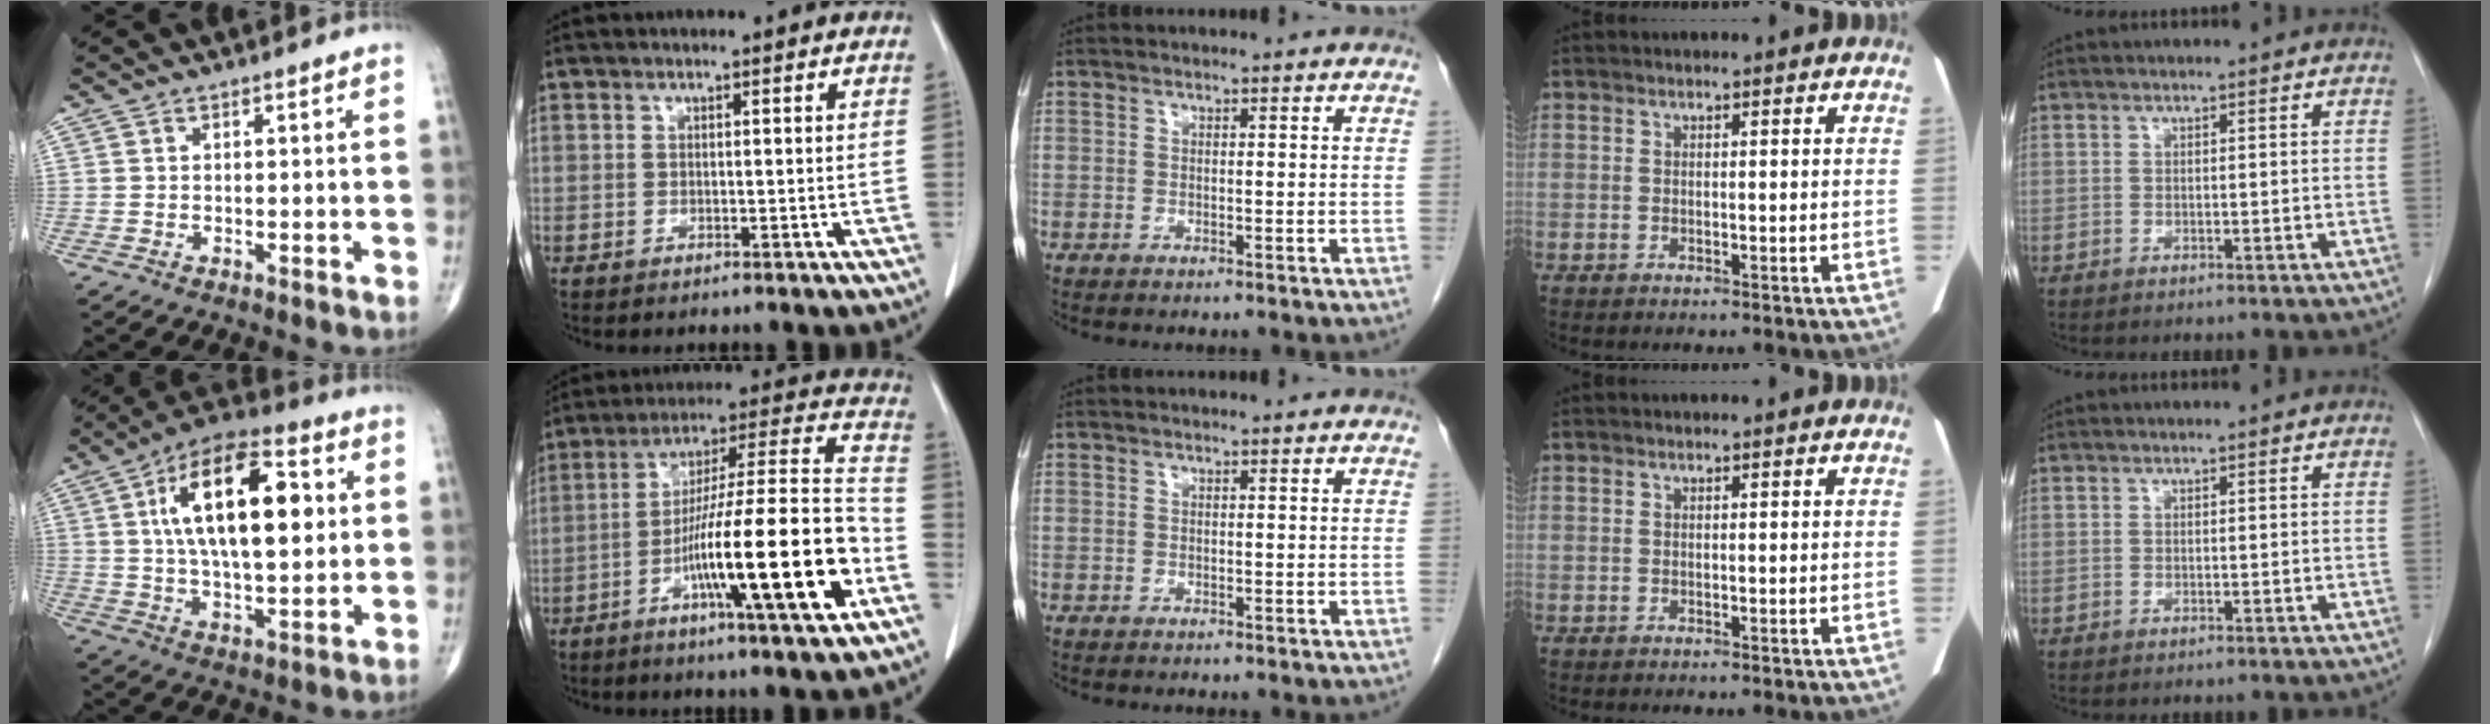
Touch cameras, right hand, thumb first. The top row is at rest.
{"thumb": {"total": 21.1, "force": [4.4, 9.5, 18.3], "torque": [-0.290, 0.008, 0.067]}, "index": {"total": 22.5, "force": [-8.4, 0.9, 20.9], "torque": [-0.311, -0.007, -0.138]}}